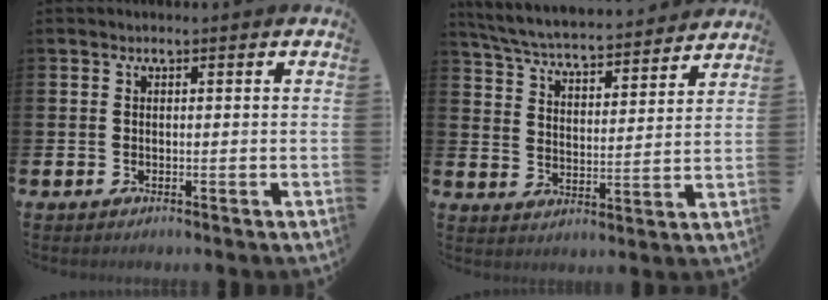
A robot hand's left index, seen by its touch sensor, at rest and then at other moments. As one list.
[{"total": 5.9, "force": [5.7, 0.5, 1.3], "torque": [-0.054, -0.048, 0.096]}]